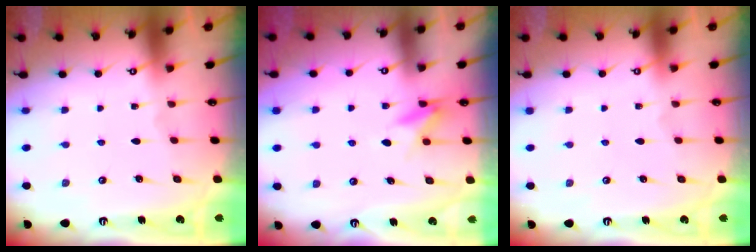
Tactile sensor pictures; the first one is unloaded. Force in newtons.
{"total": 8.5, "press": 8.4, "slide": 1.1}
{"total": 4.0, "press": 4.0, "slide": 0.1}